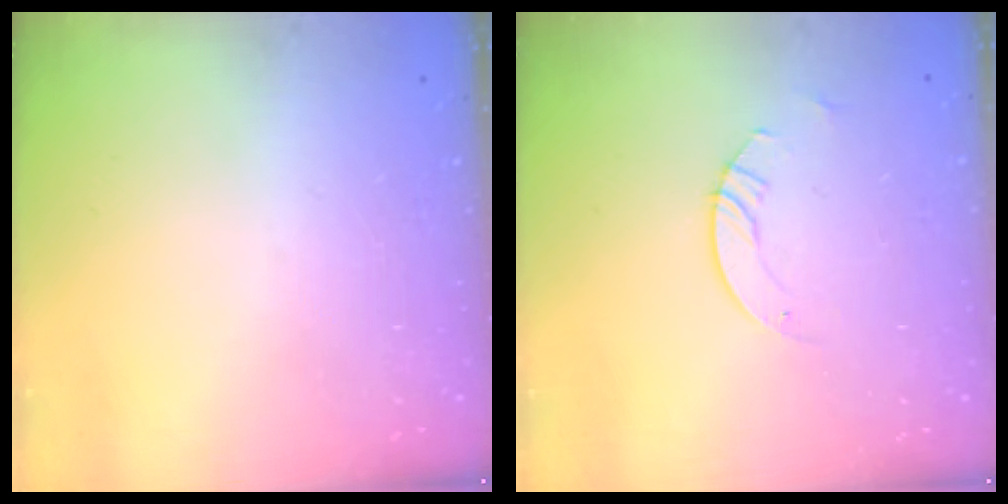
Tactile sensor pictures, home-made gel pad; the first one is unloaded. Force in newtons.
{"total": 3.0, "press": 3.0, "slide": 0.3}